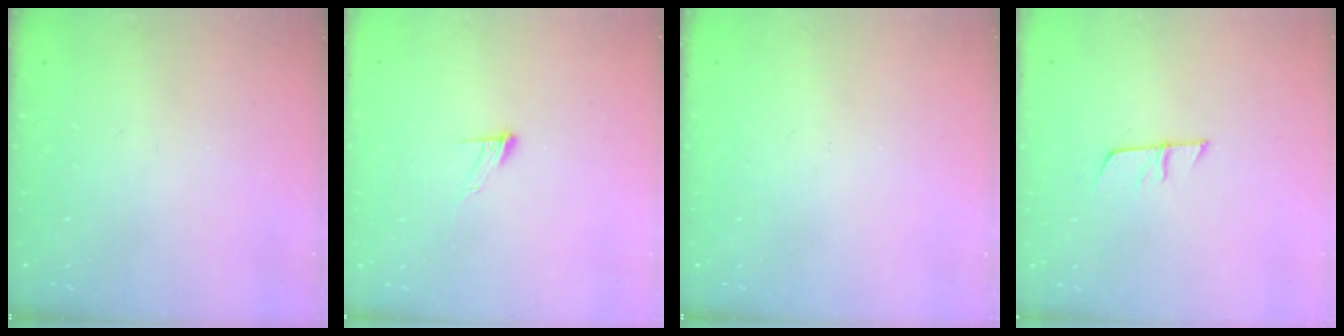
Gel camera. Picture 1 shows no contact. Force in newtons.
{"total": 6.5, "press": 6.5, "slide": 0.5}
{"total": 0.0}
{"total": 7.2, "press": 7.1, "slide": 0.5}